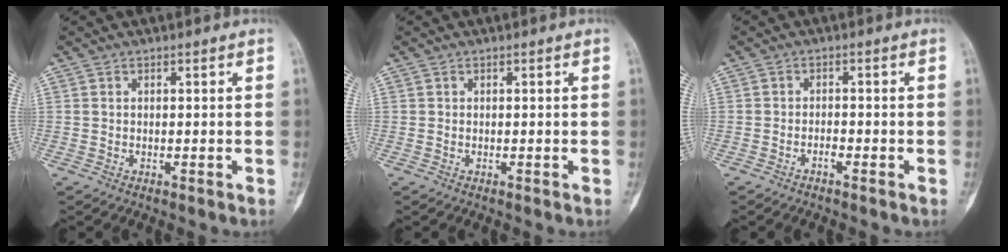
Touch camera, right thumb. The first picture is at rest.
{"total": 0.0}
{"total": 1.4, "force": [-1.1, 0.3, 0.8], "torque": [-0.013, 0.011, -0.021]}